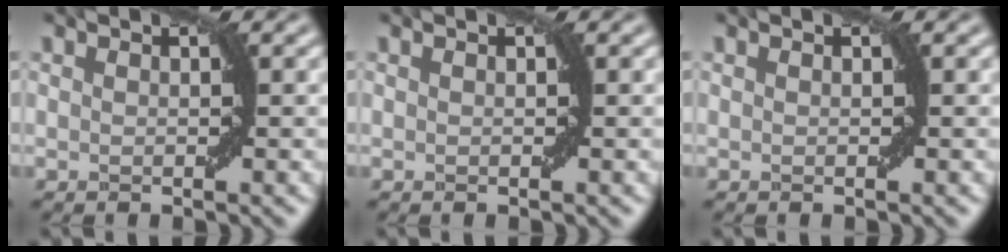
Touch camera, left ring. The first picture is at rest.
{"total": 0.0}
{"total": 0.0}